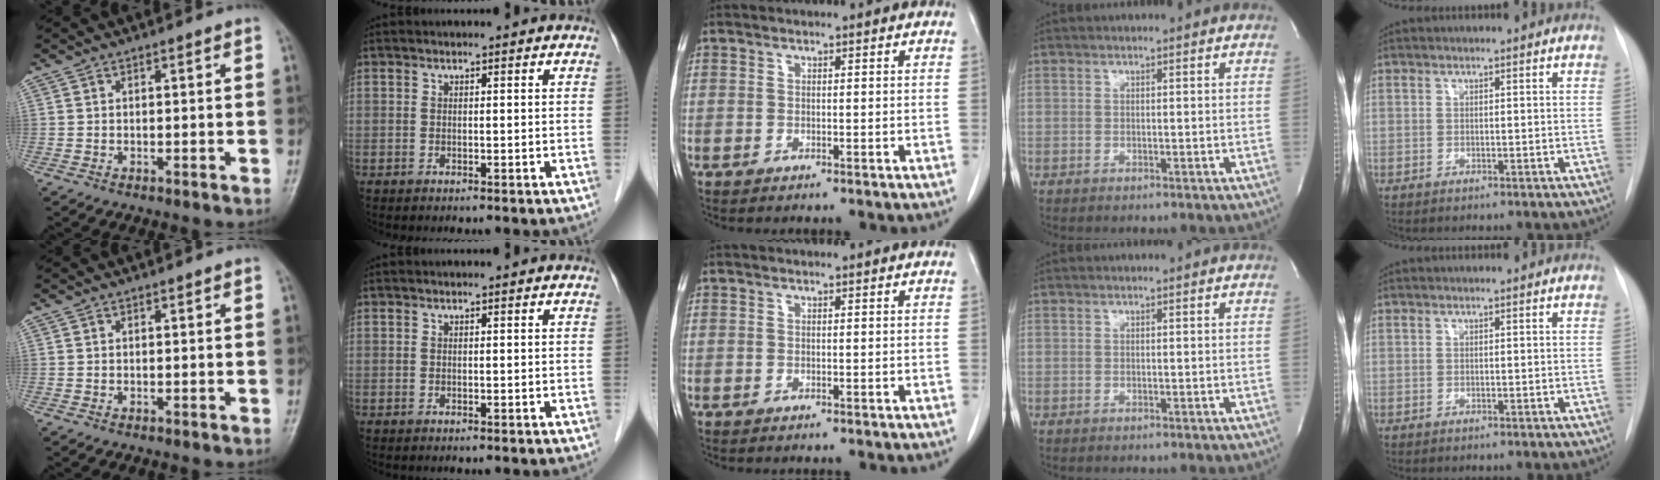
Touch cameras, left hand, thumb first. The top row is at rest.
{}